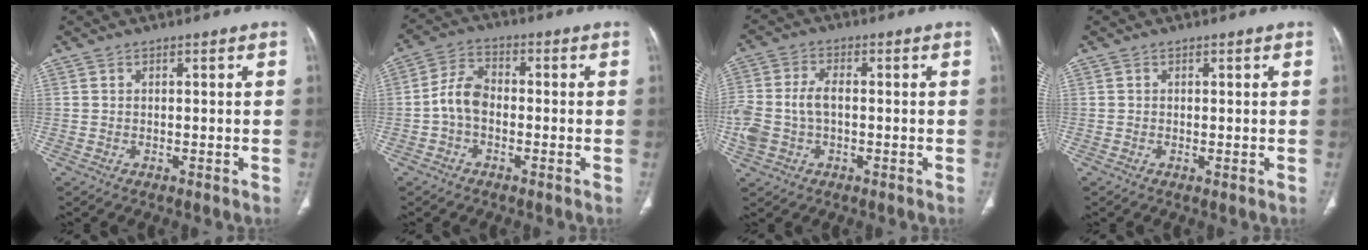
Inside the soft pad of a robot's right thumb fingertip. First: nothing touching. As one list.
[{"total": 6.2, "force": [-1.3, 4.1, 4.5], "torque": [-0.078, 0.021, -0.036]}, {"total": 9.7, "force": [-1.0, 6.3, 7.3], "torque": [-0.172, 0.023, -0.019]}, {"total": 0.0}]